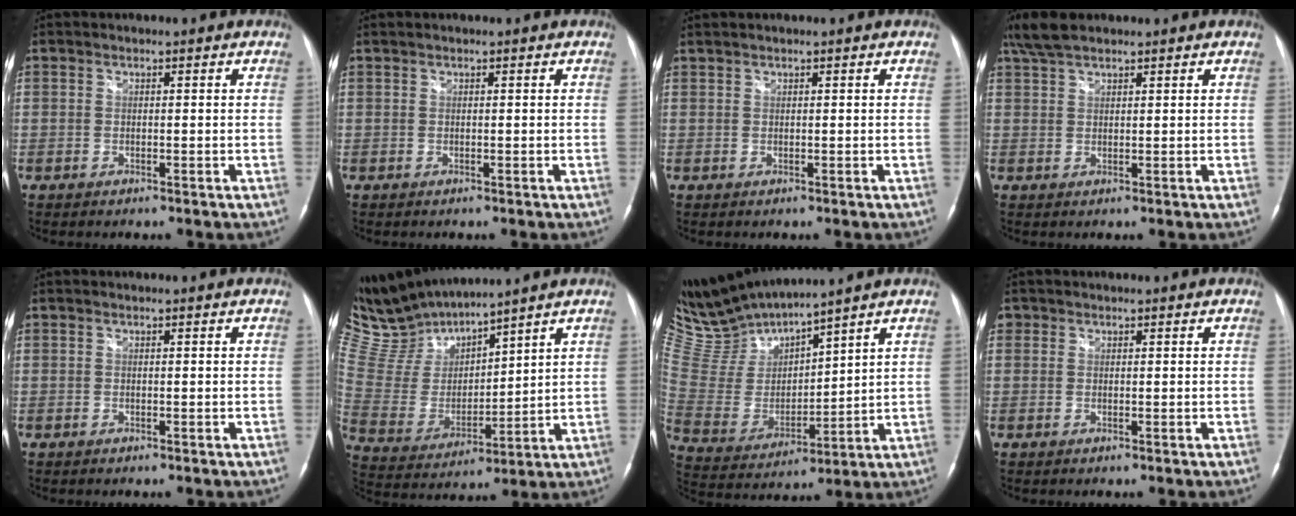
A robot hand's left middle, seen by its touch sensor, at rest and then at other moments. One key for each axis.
{"total": 0.0}
{"total": 0.5, "fx": 0.5, "fy": 0.0, "fz": 0.1, "tx": -0.007, "ty": 0.010, "tz": 0.017}
{"total": 4.7, "fx": 3.8, "fy": 1.4, "fz": 2.4, "tx": -0.061, "ty": 0.021, "tz": 0.077}
{"total": 0.0}
{"total": 13.1, "fx": 12.6, "fy": 1.6, "fz": 3.2, "tx": -0.090, "ty": 0.005, "tz": 0.267}
{"total": 12.1, "fx": 11.8, "fy": 0.1, "fz": 2.8, "tx": -0.083, "ty": 0.001, "tz": 0.255}
{"total": 0.9, "fx": 0.4, "fy": 0.8, "fz": 0.1, "tx": 0.005, "ty": 0.003, "tz": 0.004}